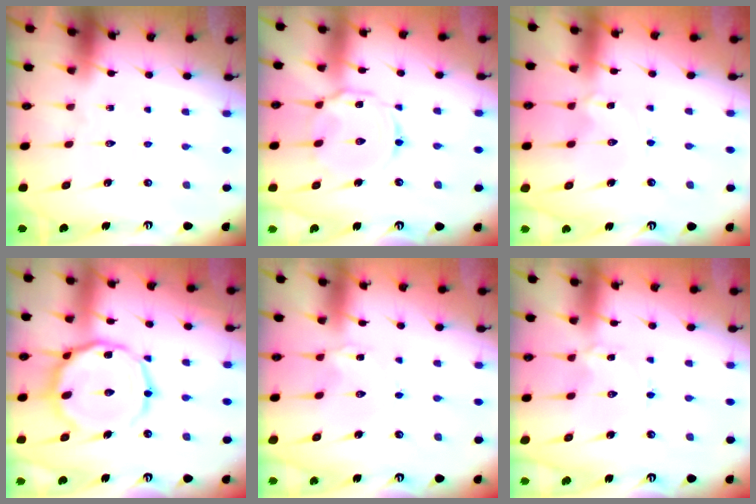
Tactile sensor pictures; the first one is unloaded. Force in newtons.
{"total": 6.7, "press": 6.7, "slide": 0.6}
{"total": 0.8, "press": 0.8, "slide": 0.1}
{"total": 15.6, "press": 15.6, "slide": 1.1}
{"total": 1.6, "press": 1.6, "slide": 0.3}
{"total": 1.9, "press": 1.9, "slide": 0.2}